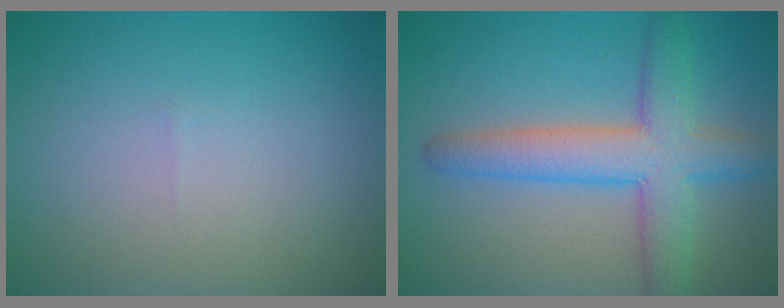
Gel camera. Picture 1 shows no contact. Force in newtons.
{"total": 6.4, "press": 6.4, "slide": 0.2}